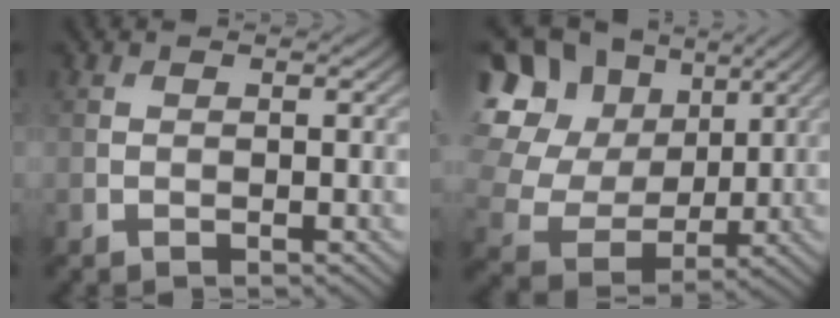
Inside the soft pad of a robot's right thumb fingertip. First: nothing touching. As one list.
[{"total": 18.5, "force": [6.3, 15.0, 8.8], "torque": [-0.286, 0.048, 0.137]}]